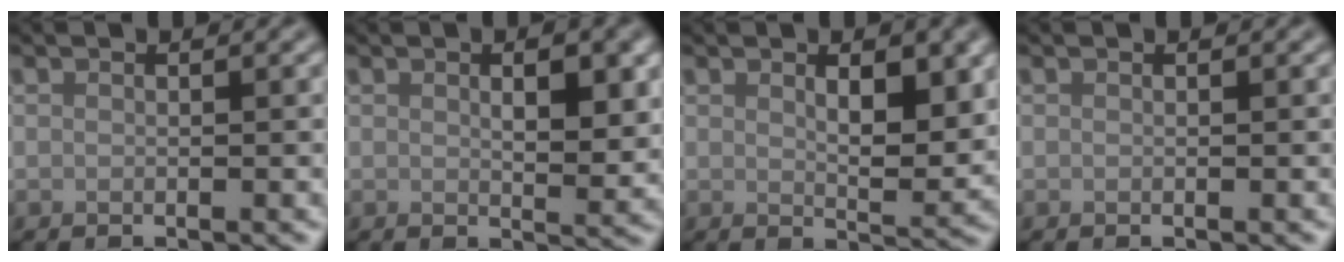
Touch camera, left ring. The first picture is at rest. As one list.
[{"total": 3.5, "force": [1.0, 1.4, 3.0], "torque": [-0.043, -0.005, 0.020]}, {"total": 4.1, "force": [1.4, 1.6, 3.5], "torque": [-0.054, -0.008, 0.027]}, {"total": 0.0}]